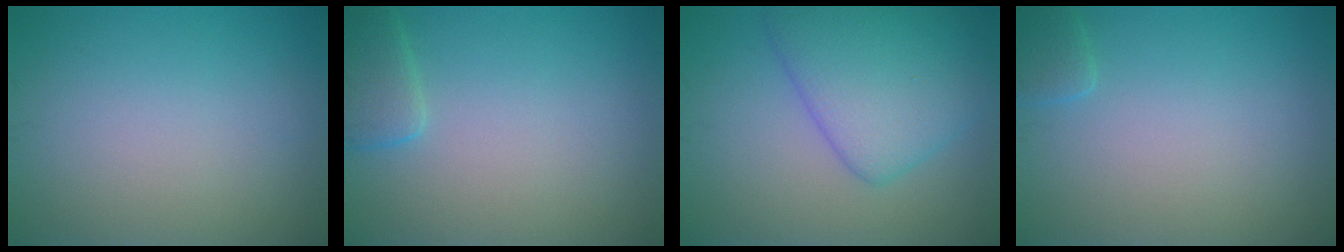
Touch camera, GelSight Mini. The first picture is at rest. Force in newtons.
{"total": 2.3, "press": 2.3, "slide": 0.2}
{"total": 6.5, "press": 6.5, "slide": 0.2}
{"total": 1.3, "press": 1.3, "slide": 0.1}